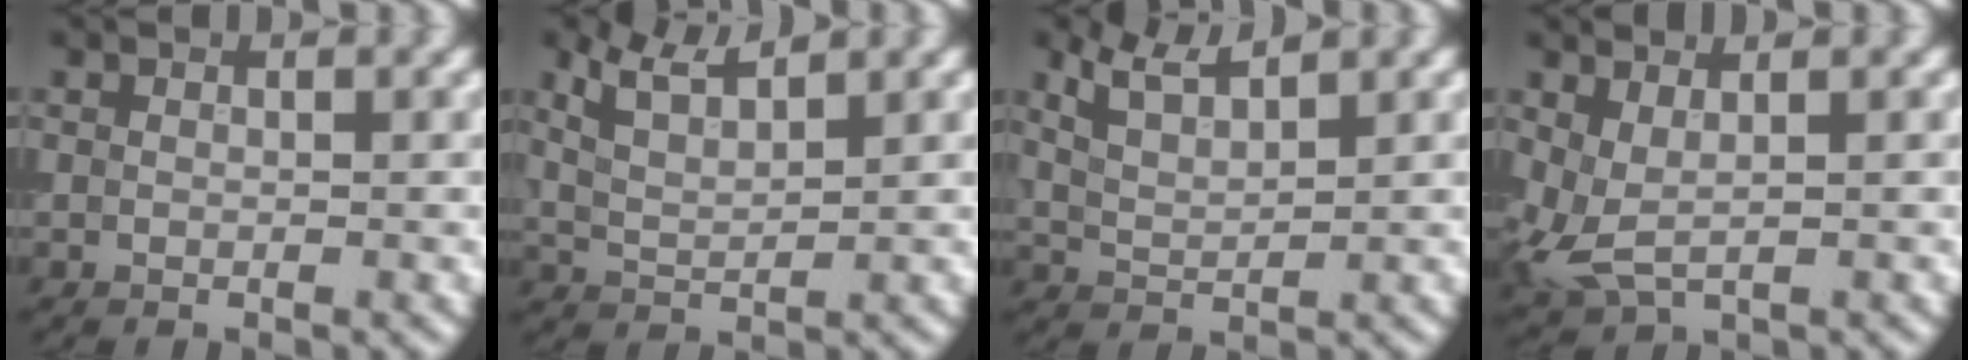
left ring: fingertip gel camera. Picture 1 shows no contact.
{"total": 3.7, "force": [2.8, 1.0, 2.2], "torque": [-0.052, 0.011, 0.060]}
{"total": 3.5, "force": [2.8, 0.8, 1.9], "torque": [-0.045, 0.010, 0.060]}
{"total": 2.7, "force": [1.0, 1.1, 2.2], "torque": [-0.059, -0.006, 0.020]}